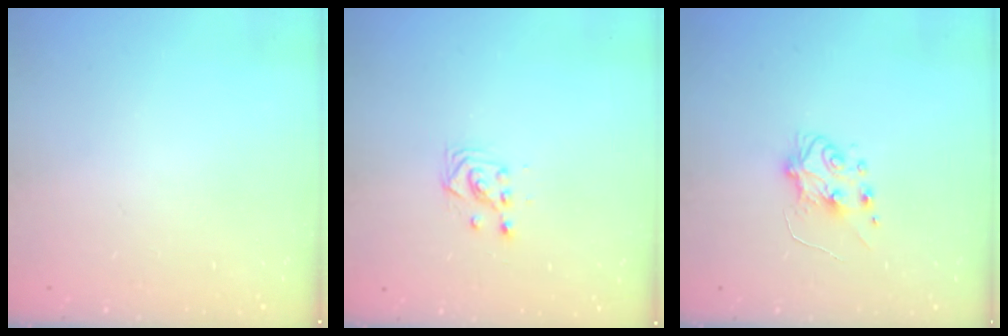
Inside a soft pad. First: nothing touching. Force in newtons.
{"total": 2.9, "press": 2.9, "slide": 0.2}
{"total": 5.9, "press": 5.9, "slide": 0.9}